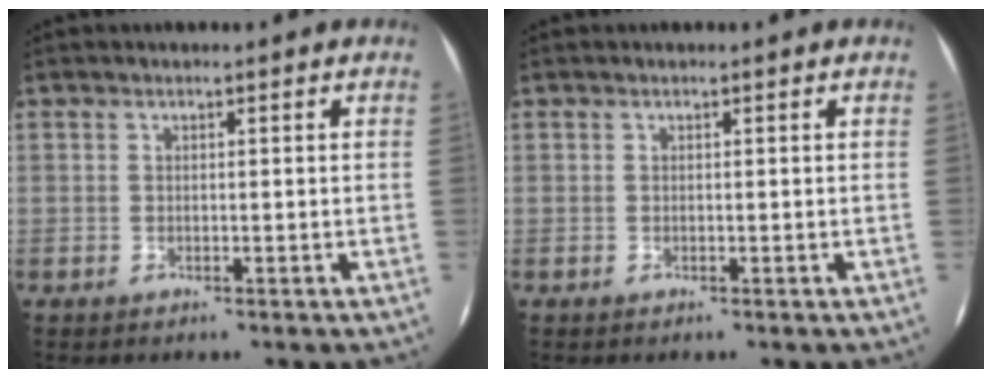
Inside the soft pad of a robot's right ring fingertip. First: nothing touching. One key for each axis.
{"total": 0.0}